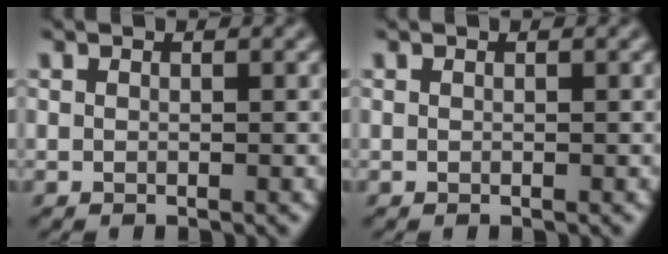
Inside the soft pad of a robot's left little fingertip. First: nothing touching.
{"total": 0.0}